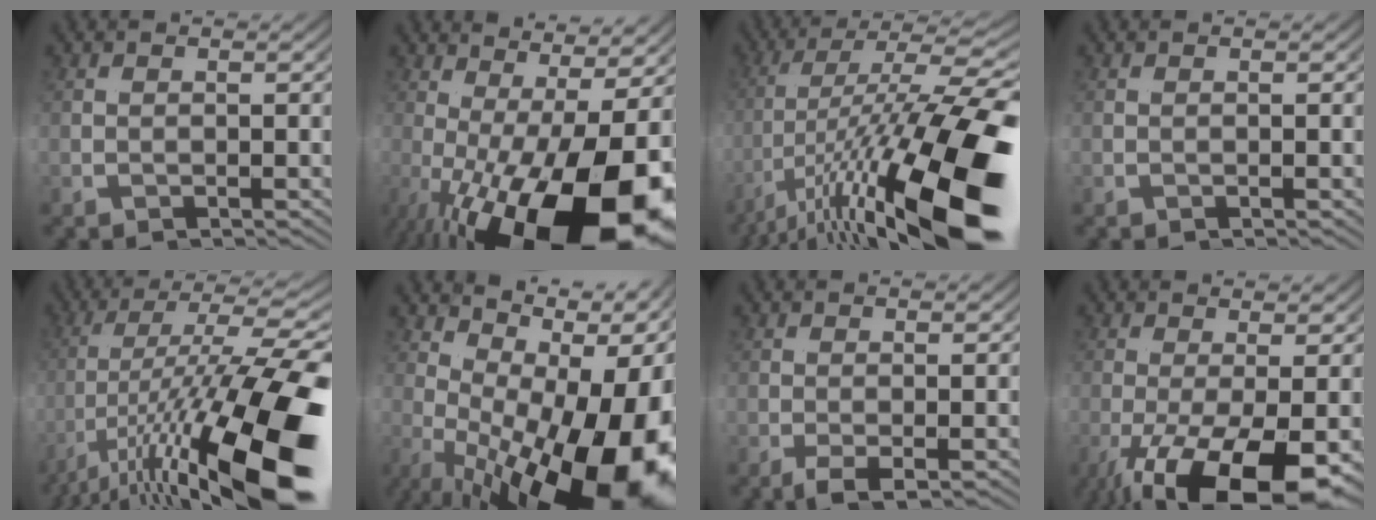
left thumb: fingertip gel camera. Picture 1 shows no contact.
{"total": 14.4, "force": [-3.7, 5.6, 12.8], "torque": [-0.211, -0.015, -0.044]}
{"total": 12.3, "force": [-5.1, 1.6, 11.1], "torque": [-0.191, 0.011, -0.081]}
{"total": 0.0}
{"total": 11.4, "force": [-4.8, 0.6, 10.3], "torque": [-0.175, 0.013, -0.078]}
{"total": 13.9, "force": [-2.2, 5.4, 12.7], "torque": [-0.196, 0.000, -0.023]}
{"total": 1.8, "force": [0.4, -1.5, 1.0], "torque": [-0.013, 0.015, -0.006]}
{"total": 7.0, "force": [-3.0, 1.0, 6.3], "torque": [-0.098, -0.004, -0.048]}